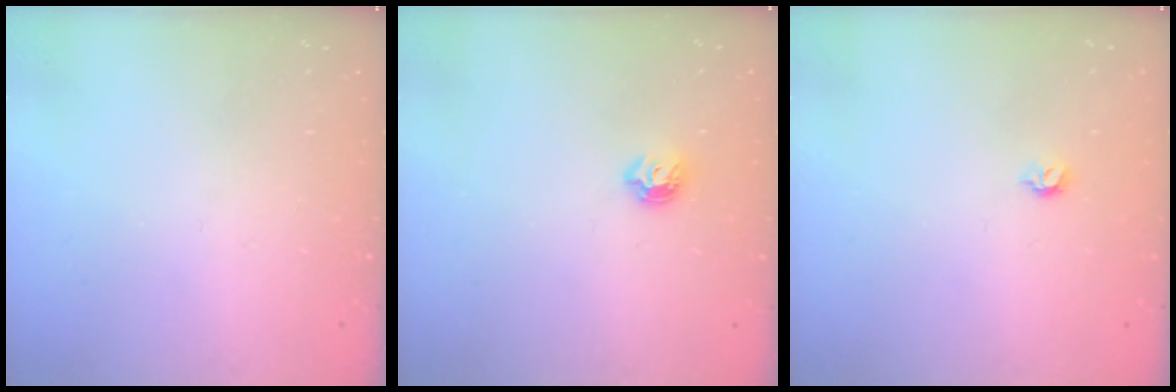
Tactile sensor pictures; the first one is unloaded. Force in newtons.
{"total": 5.2, "press": 5.1, "slide": 0.8}
{"total": 3.9, "press": 3.8, "slide": 0.8}